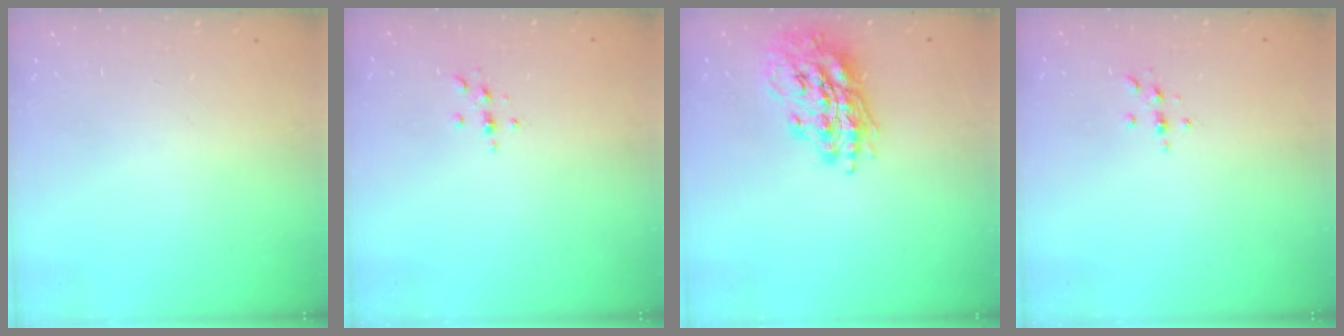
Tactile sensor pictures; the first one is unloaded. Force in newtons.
{"total": 2.3, "press": 2.3, "slide": 0.2}
{"total": 16.5, "press": 16.4, "slide": 1.9}
{"total": 2.3, "press": 2.3, "slide": 0.2}